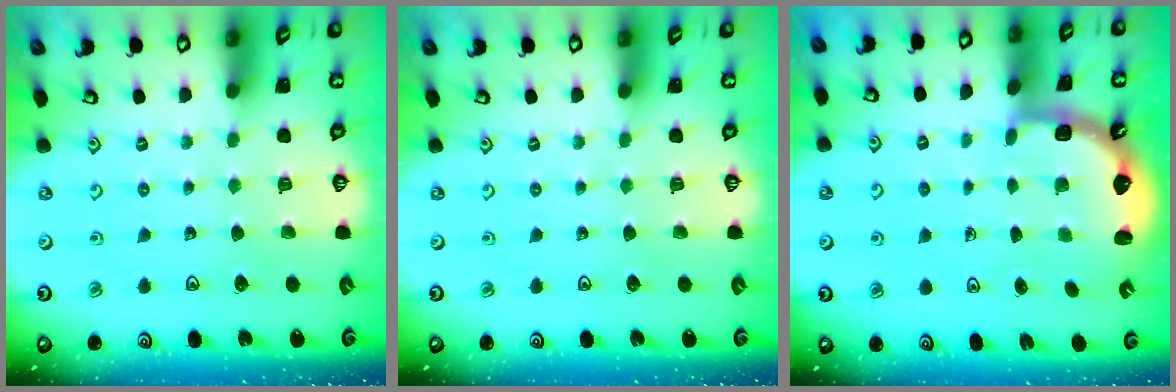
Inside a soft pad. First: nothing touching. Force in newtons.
{"total": 0.0}
{"total": 2.5, "press": 2.1, "slide": 1.3}